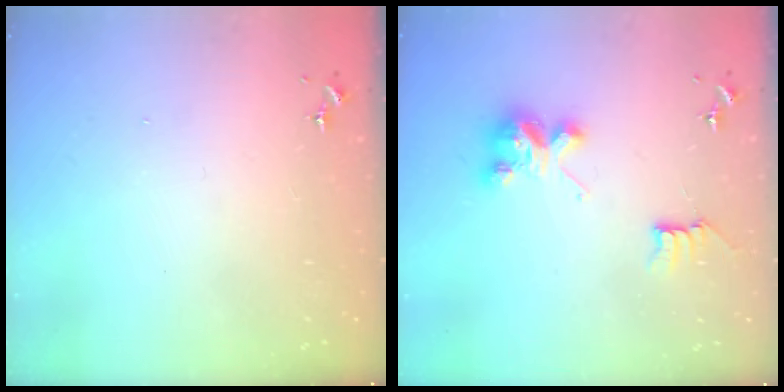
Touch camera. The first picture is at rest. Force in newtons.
{"total": 8.4, "press": 8.4, "slide": 0.5}